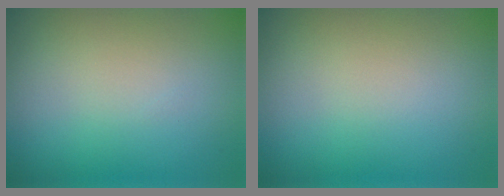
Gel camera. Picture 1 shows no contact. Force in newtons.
{"total": 0.0}